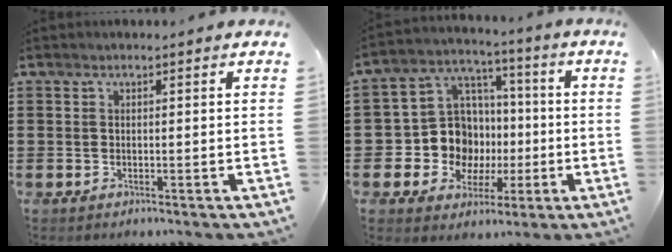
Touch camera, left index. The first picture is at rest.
{"total": 10.8, "force": [-1.3, 10.2, 3.4], "torque": [-0.113, 0.010, -0.016]}